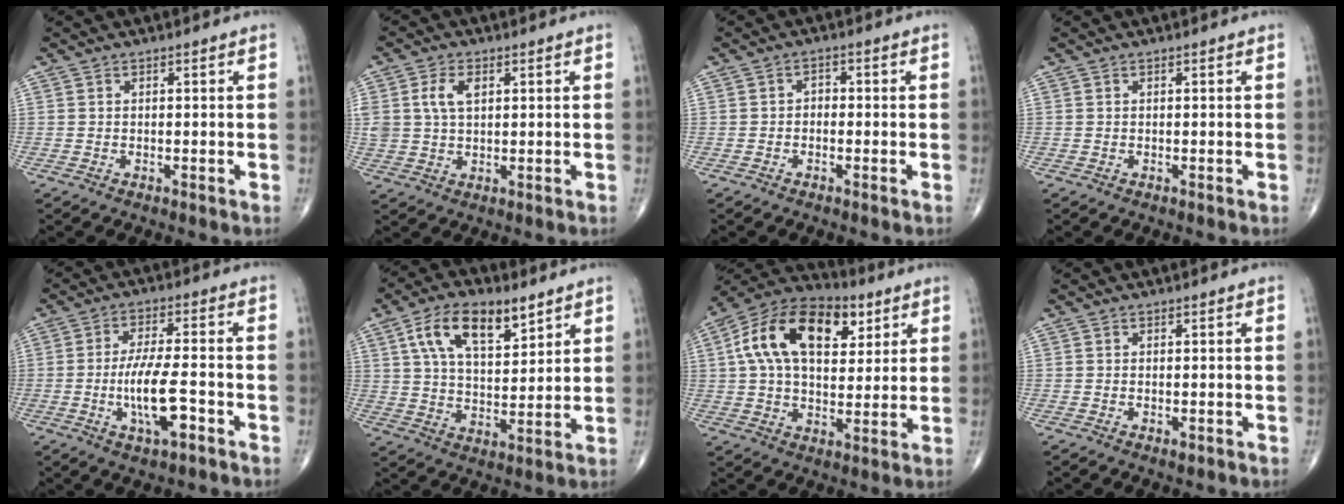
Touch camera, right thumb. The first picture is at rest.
{"total": 6.1, "force": [1.8, 3.8, 4.4], "torque": [-0.089, 0.001, 0.037]}
{"total": 1.7, "force": [-0.6, 1.3, 1.0], "torque": [-0.003, 0.009, -0.017]}
{"total": 0.0}
{"total": 10.0, "force": [-3.1, 2.9, 9.1], "torque": [-0.172, 0.013, -0.053]}
{"total": 13.9, "force": [6.9, 6.7, 10.0], "torque": [-0.154, -0.019, 0.125]}
{"total": 20.3, "force": [6.7, 12.0, 14.9], "torque": [-0.237, 0.006, 0.104]}
{"total": 1.1, "force": [-0.4, 0.5, 0.9], "torque": [-0.014, -0.003, -0.004]}